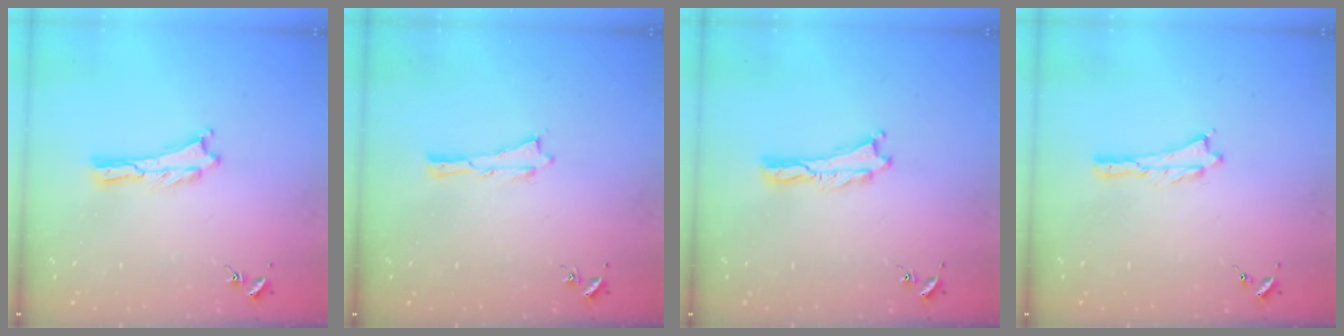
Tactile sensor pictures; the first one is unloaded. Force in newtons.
{"total": 0.0}
{"total": 0.0}
{"total": 0.0}